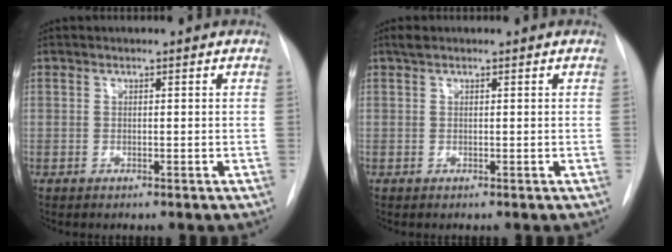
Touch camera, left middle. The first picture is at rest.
{"total": 1.0, "force": [0.8, 0.4, 0.5], "torque": [-0.013, 0.014, 0.015]}